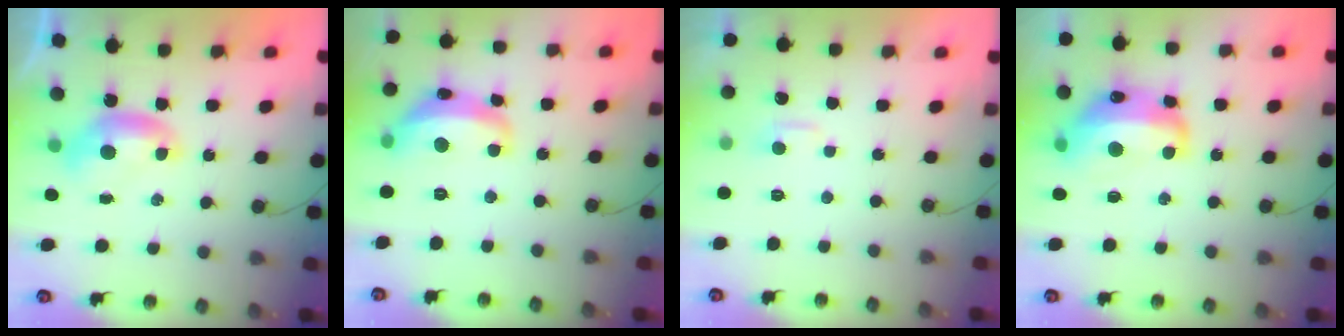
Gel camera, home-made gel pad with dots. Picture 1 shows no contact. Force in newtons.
{"total": 7.9, "press": 7.8, "slide": 0.6}
{"total": 2.0, "press": 2.0, "slide": 0.4}
{"total": 9.8, "press": 9.8, "slide": 1.1}